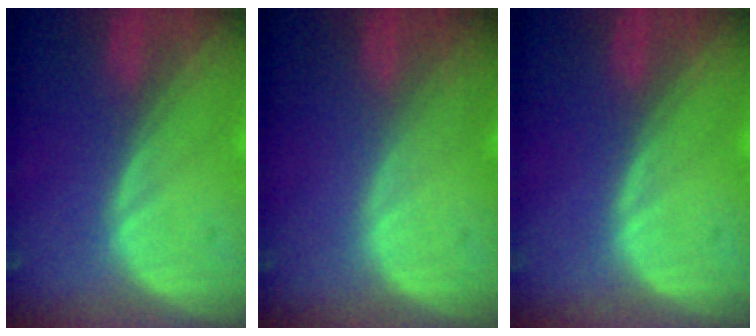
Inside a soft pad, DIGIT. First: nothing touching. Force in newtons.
{"total": 0.0}
{"total": 0.0}